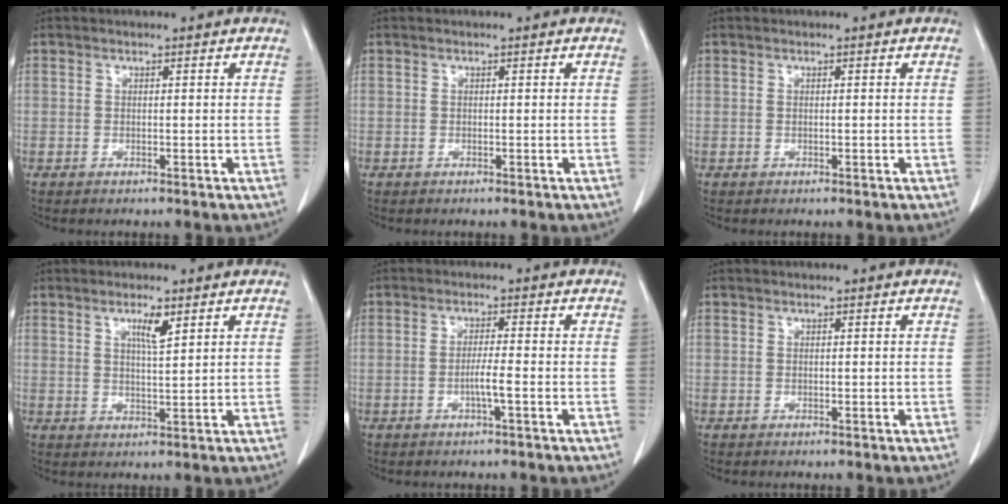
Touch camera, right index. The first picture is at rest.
{"total": 0.0}
{"total": 0.0}
{"total": 3.6, "force": [2.0, 0.4, 3.0], "torque": [-0.053, -0.003, 0.034]}
{"total": 2.7, "force": [-1.0, -0.4, 2.5], "torque": [-0.047, -0.002, -0.019]}
{"total": 0.0}